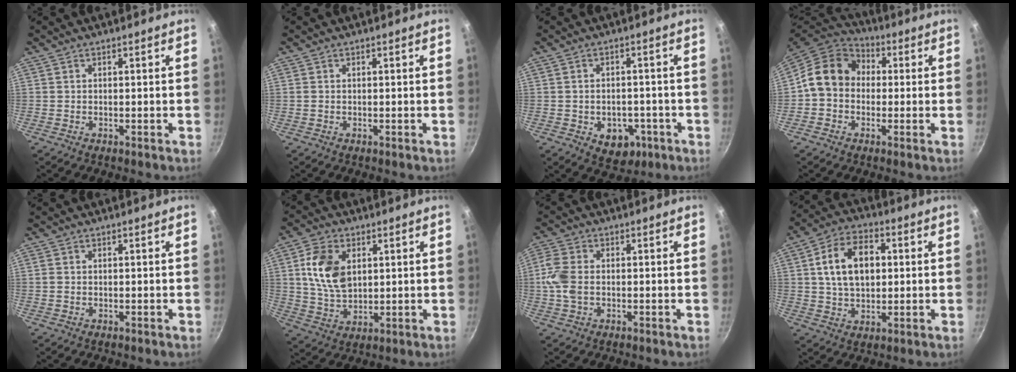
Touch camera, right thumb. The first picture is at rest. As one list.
[{"total": 0.5, "force": [0.1, 0.4, 0.3], "torque": [-0.006, 0.002, 0.000]}, {"total": 7.6, "force": [-2.9, 5.5, 4.4], "torque": [-0.036, 0.012, -0.026]}, {"total": 12.2, "force": [0.6, 10.3, 6.6], "torque": [-0.080, 0.031, -0.013]}, {"total": 1.1, "force": [0.0, 0.9, 0.6], "torque": [-0.012, 0.003, -0.001]}, {"total": 11.3, "force": [2.7, 7.4, 8.1], "torque": [-0.138, -0.012, 0.055]}, {"total": 6.3, "force": [-0.4, 4.2, 4.7], "torque": [-0.107, 0.009, -0.016]}, {"total": 13.3, "force": [2.2, 8.7, 9.8], "torque": [-0.146, 0.014, 0.030]}]